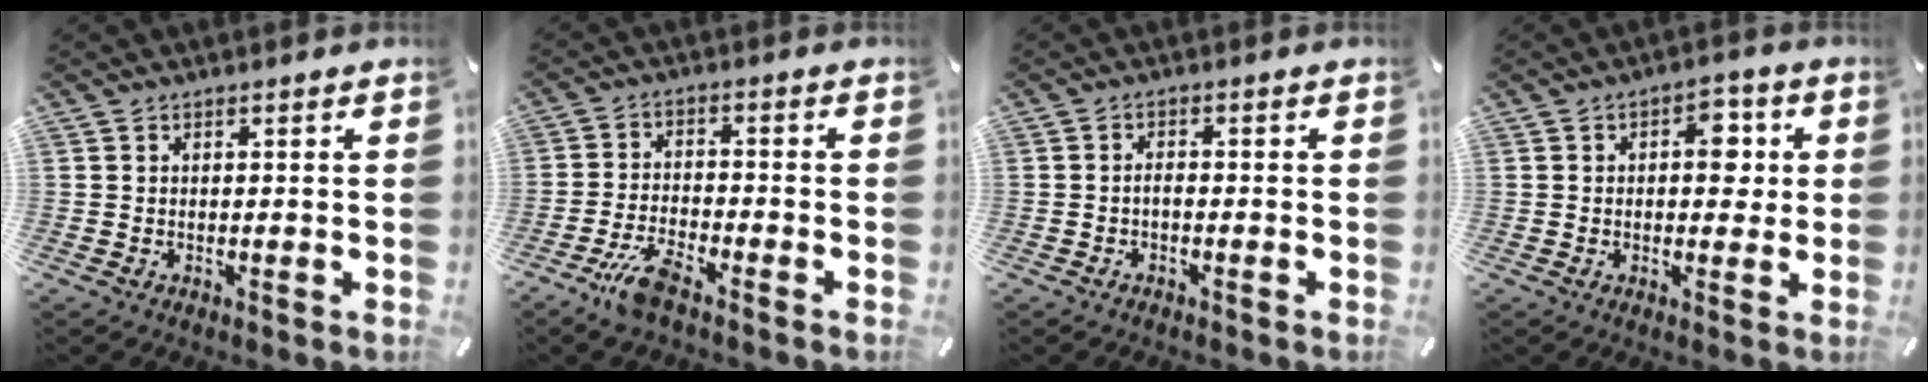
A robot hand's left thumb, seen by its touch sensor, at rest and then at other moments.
{"total": 6.8, "force": [-5.0, 1.7, 4.4], "torque": [-0.097, 0.013, -0.094]}
{"total": 1.7, "force": [-0.9, 0.8, 1.1], "torque": [-0.023, 0.005, -0.019]}
{"total": 6.8, "force": [0.7, 4.3, 5.3], "torque": [-0.056, -0.003, 0.000]}